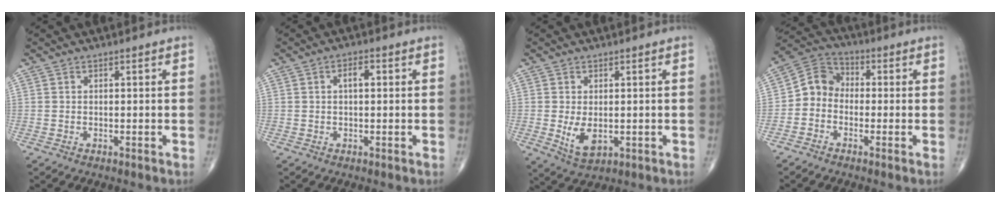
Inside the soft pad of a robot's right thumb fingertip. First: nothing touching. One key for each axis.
{"total": 2.6, "fx": 0.5, "fy": 1.2, "fz": 2.3, "tx": -0.037, "ty": 0.005, "tz": 0.006}
{"total": 5.1, "fx": -0.5, "fy": 2.9, "fz": 4.1, "tx": -0.072, "ty": -0.014, "tz": 0.003}
{"total": 6.6, "fx": -1.6, "fy": 5.6, "fz": 3.1, "tx": -0.039, "ty": 0.031, "tz": -0.049}